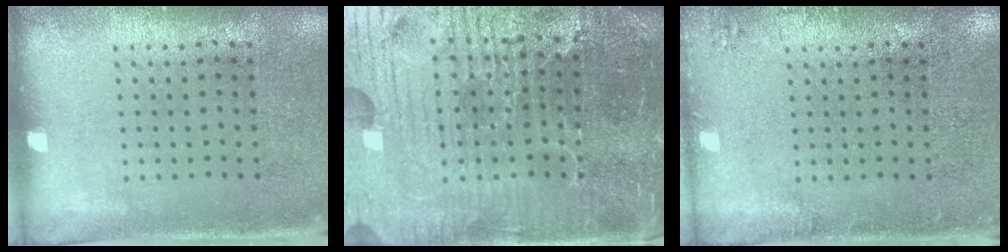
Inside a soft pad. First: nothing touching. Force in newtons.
{"total": 6.6, "press": 6.0, "slide": 2.8}
{"total": 1.3, "press": 1.2, "slide": 0.3}